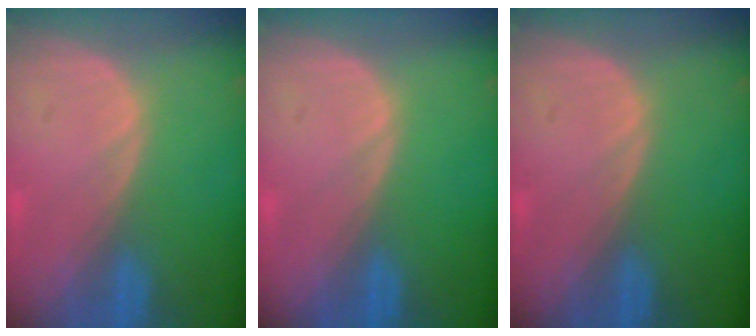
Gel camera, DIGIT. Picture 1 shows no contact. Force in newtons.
{"total": 0.0}
{"total": 0.0}